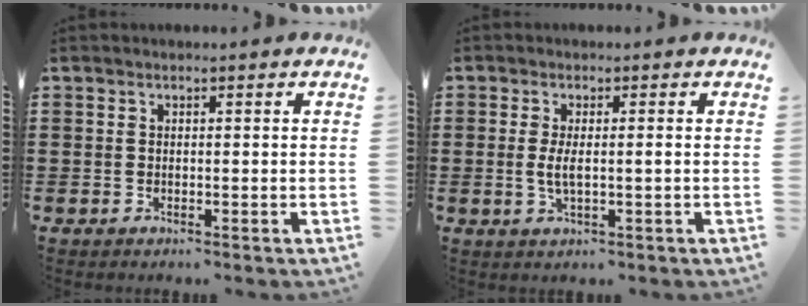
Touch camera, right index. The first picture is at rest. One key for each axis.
{"total": 3.2, "fx": 0.0, "fy": 0.4, "fz": 3.1, "tx": -0.072, "ty": -0.010, "tz": -0.005}